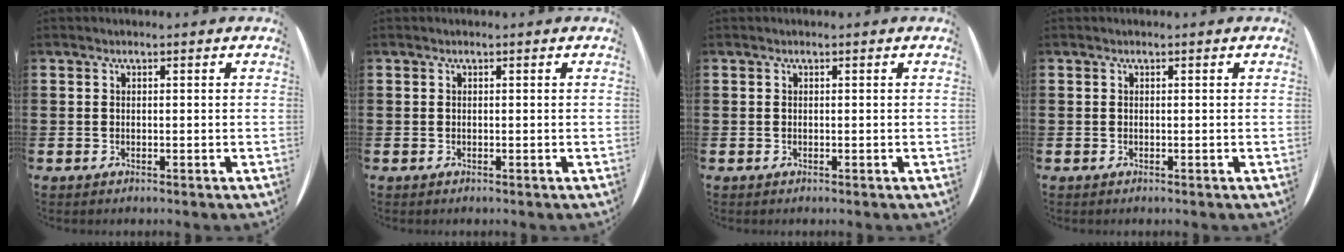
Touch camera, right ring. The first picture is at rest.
{"total": 0.0}
{"total": 0.0}
{"total": 0.0}